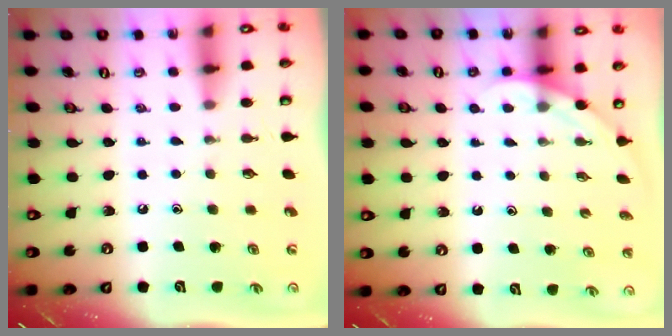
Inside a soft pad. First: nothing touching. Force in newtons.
{"total": 2.2, "press": 2.2, "slide": 0.0}